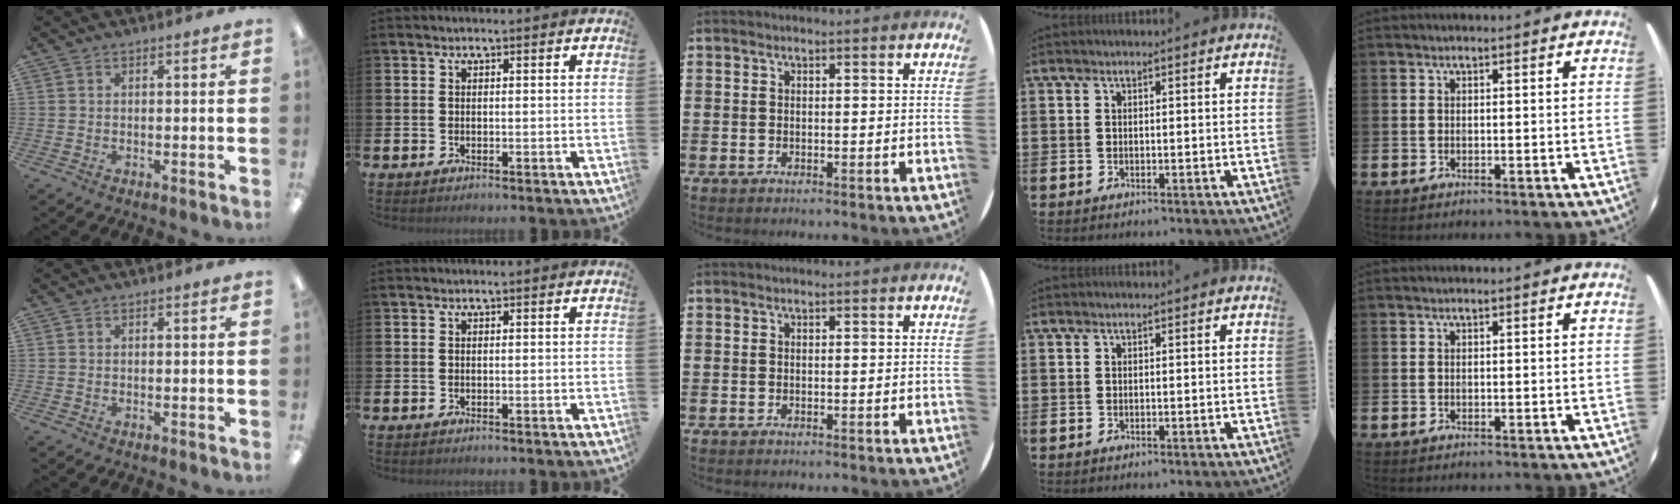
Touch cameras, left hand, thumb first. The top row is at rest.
{}